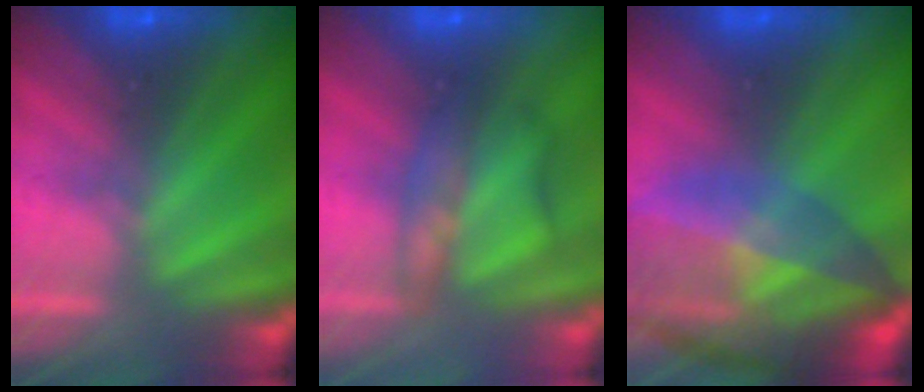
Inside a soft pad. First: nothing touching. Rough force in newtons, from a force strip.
{"total": 2.3}
{"total": 7.5}